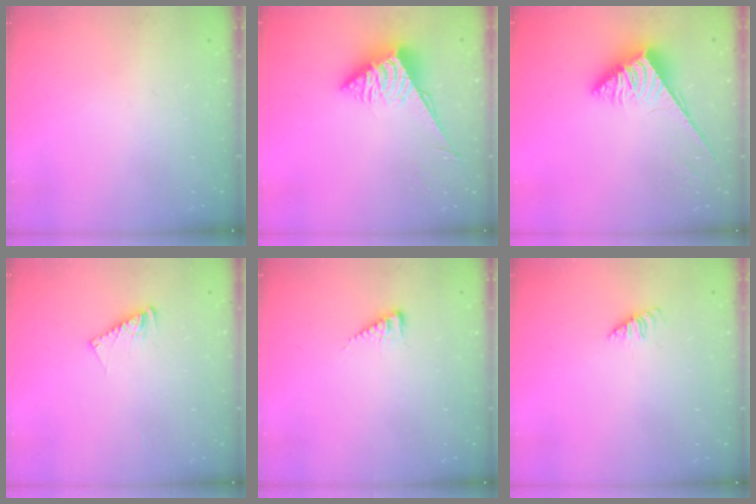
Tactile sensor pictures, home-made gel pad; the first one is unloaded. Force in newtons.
{"total": 5.5, "press": 5.5, "slide": 0.2}
{"total": 3.7, "press": 3.7, "slide": 0.6}
{"total": 5.4, "press": 5.4, "slide": 0.4}
{"total": 4.0, "press": 4.0, "slide": 0.5}
{"total": 0.6, "press": 0.6, "slide": 0.2}